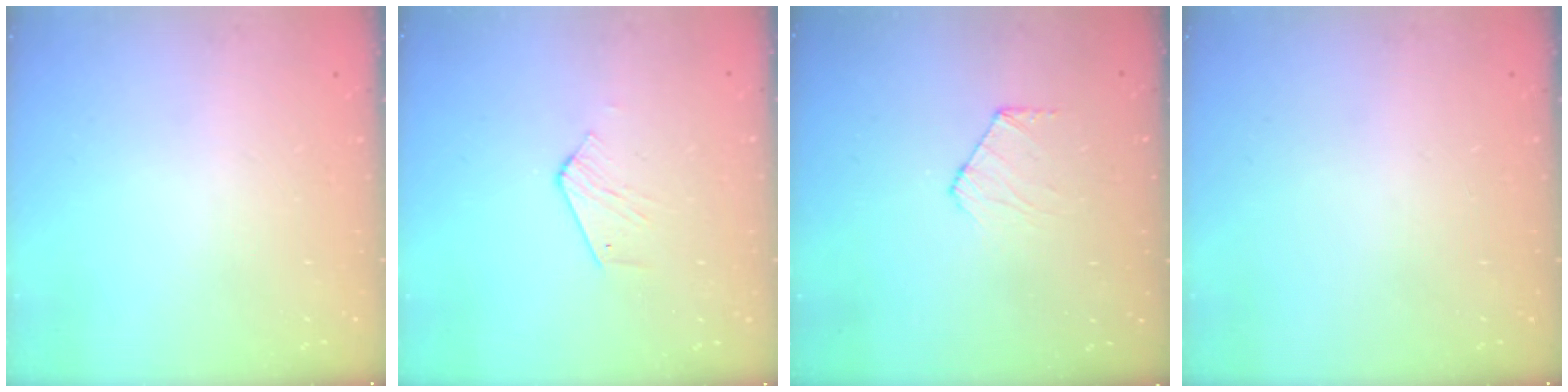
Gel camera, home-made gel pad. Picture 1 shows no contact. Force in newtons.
{"total": 2.6, "press": 2.6, "slide": 0.2}
{"total": 6.5, "press": 6.4, "slide": 0.6}
{"total": 0.0}